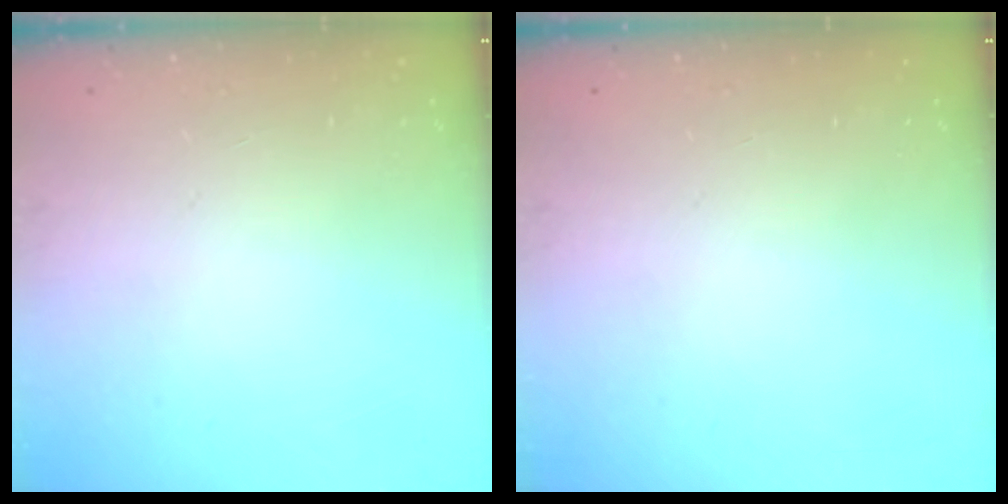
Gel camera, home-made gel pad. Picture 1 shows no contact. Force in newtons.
{"total": 0.0}